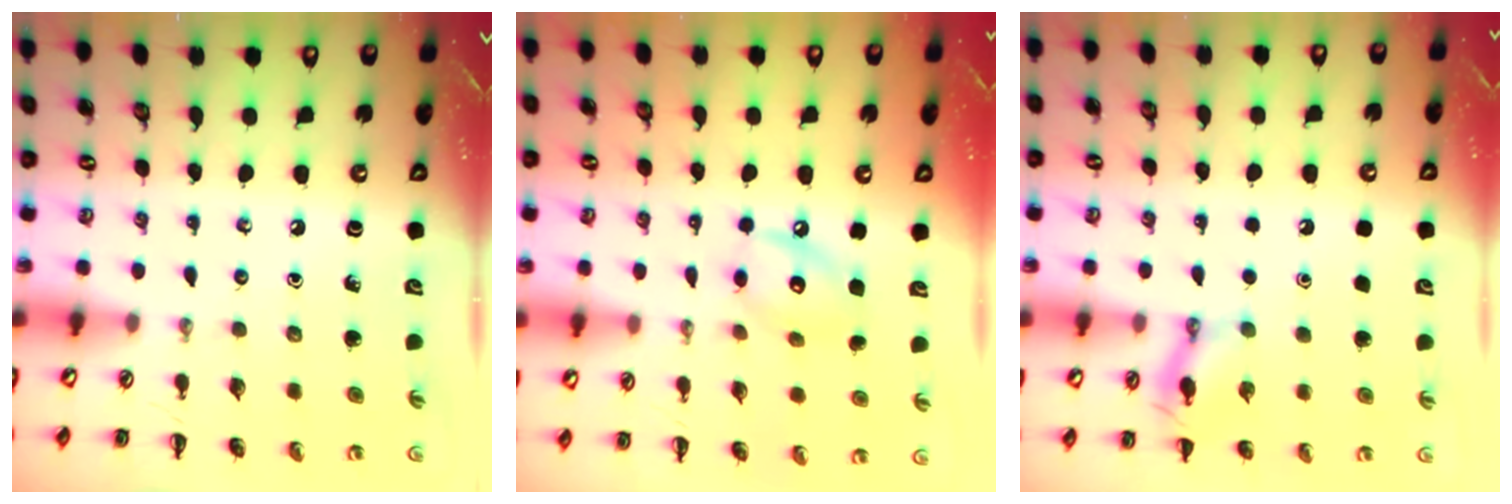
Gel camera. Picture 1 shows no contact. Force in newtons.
{"total": 9.4, "press": 9.4, "slide": 0.4}
{"total": 1.6, "press": 1.6, "slide": 0.1}